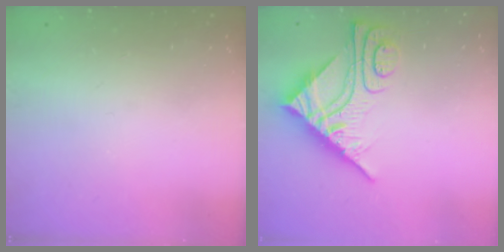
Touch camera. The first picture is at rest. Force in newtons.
{"total": 10.6, "press": 10.5, "slide": 1.0}